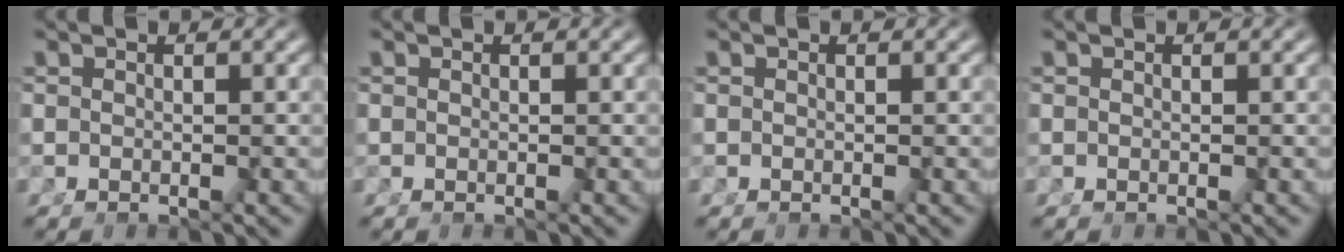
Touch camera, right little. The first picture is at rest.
{"total": 0.0}
{"total": 0.0}
{"total": 0.0}